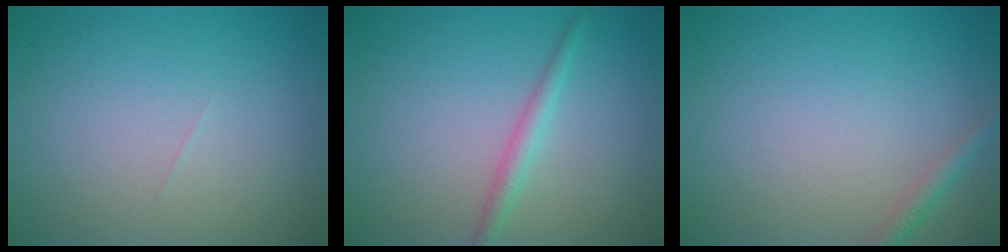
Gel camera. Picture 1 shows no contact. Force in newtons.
{"total": 1.7, "press": 1.7, "slide": 0.0}
{"total": 1.4, "press": 1.4, "slide": 0.1}